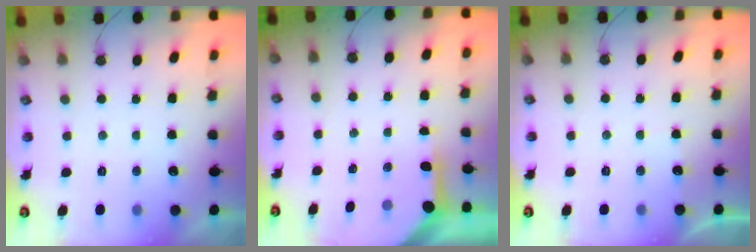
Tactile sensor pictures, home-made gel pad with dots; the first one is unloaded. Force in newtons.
{"total": 3.9, "press": 3.9, "slide": 0.3}
{"total": 2.1, "press": 2.1, "slide": 0.4}